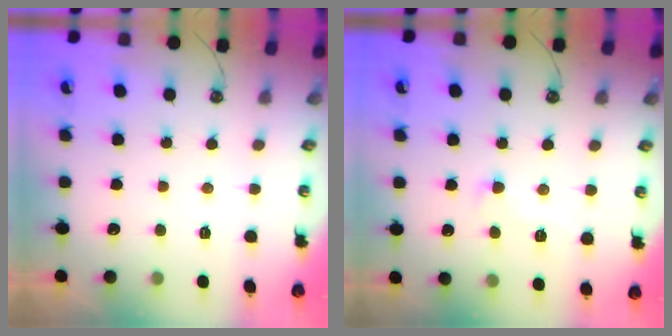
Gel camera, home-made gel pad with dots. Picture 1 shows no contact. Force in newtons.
{"total": 1.3, "press": 1.3, "slide": 0.2}